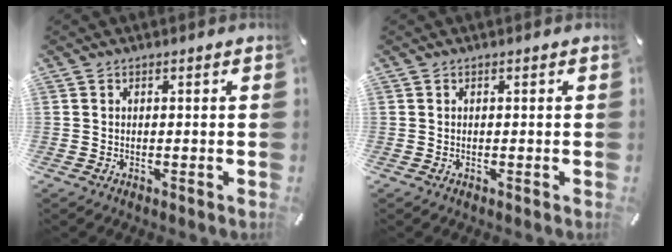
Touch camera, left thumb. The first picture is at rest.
{"total": 0.0}